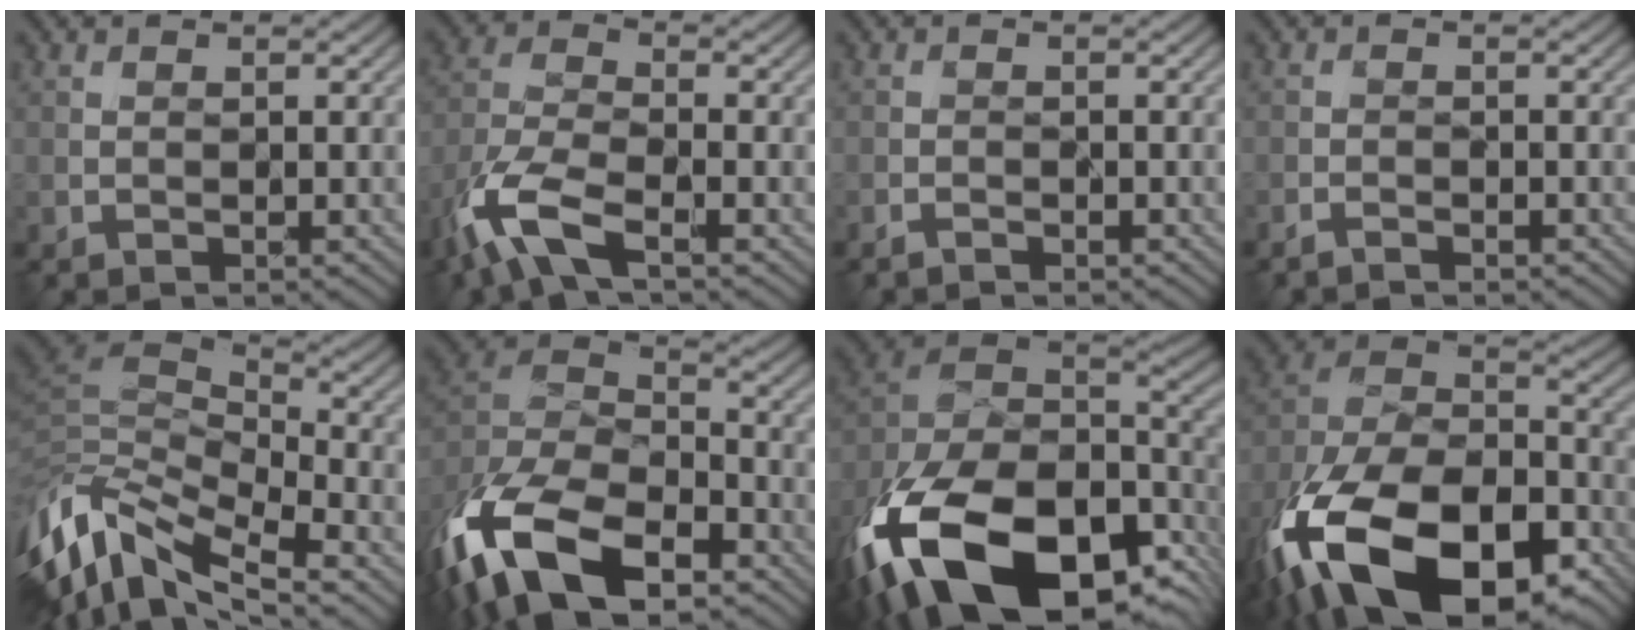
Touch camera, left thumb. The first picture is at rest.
{"total": 9.3, "force": [-5.6, 3.3, 6.7], "torque": [-0.160, -0.011, -0.129]}
{"total": 1.3, "force": [-1.1, 0.3, 0.5], "torque": [-0.013, -0.001, -0.022]}
{"total": 1.6, "force": [-1.5, 0.3, 0.6], "torque": [-0.016, -0.002, -0.029]}
{"total": 14.4, "force": [-7.8, 6.2, 10.3], "torque": [-0.262, -0.031, -0.124]}
{"total": 19.3, "force": [-11.3, 10.3, 11.9], "torque": [-0.298, -0.037, -0.188]}
{"total": 21.3, "force": [-11.4, 10.2, 14.8], "torque": [-0.342, -0.048, -0.159]}
{"total": 22.9, "force": [-13.0, 11.9, 14.6], "torque": [-0.324, -0.085, -0.186]}